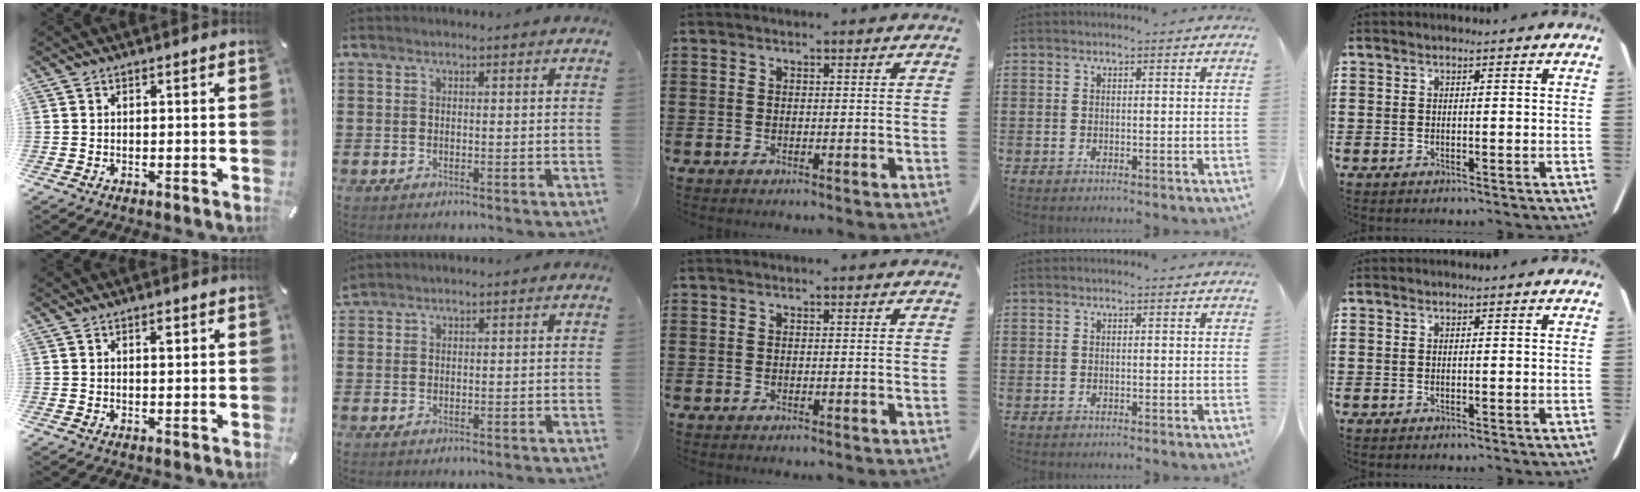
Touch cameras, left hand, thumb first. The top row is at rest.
{"thumb": {"total": 1.5, "force": [0.7, 0.7, 1.2], "torque": [-0.018, -0.001, 0.010]}, "index": {"total": 1.2, "force": [1.2, 0.2, 0.1], "torque": [-0.004, 0.000, 0.024]}}